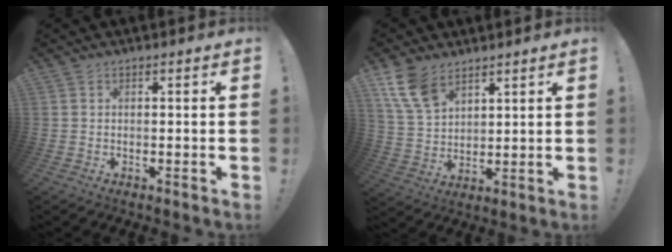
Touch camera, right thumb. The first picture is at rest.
{"total": 11.0, "force": [7.1, 6.4, 5.4], "torque": [-0.107, -0.029, 0.143]}